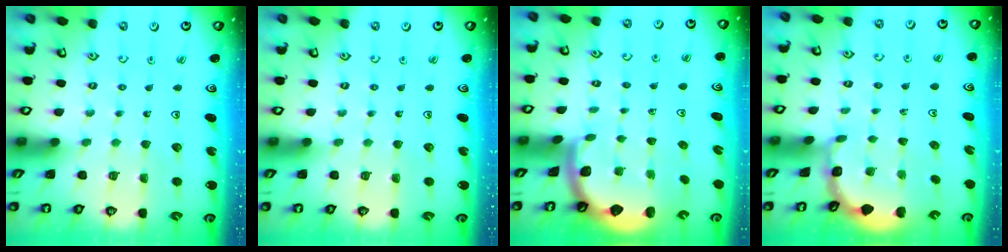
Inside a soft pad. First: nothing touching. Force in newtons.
{"total": 0.0}
{"total": 1.6, "press": 1.6, "slide": 0.1}
{"total": 2.0, "press": 2.0, "slide": 0.1}